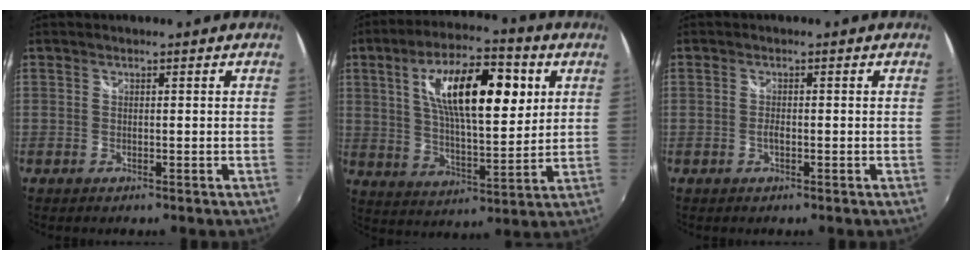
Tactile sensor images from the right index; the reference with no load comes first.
{"total": 18.2, "force": [5.6, 6.6, 16.1], "torque": [-0.271, 0.021, 0.093]}
{"total": 1.2, "force": [-0.5, 0.4, 1.0], "torque": [-0.021, 0.000, -0.010]}